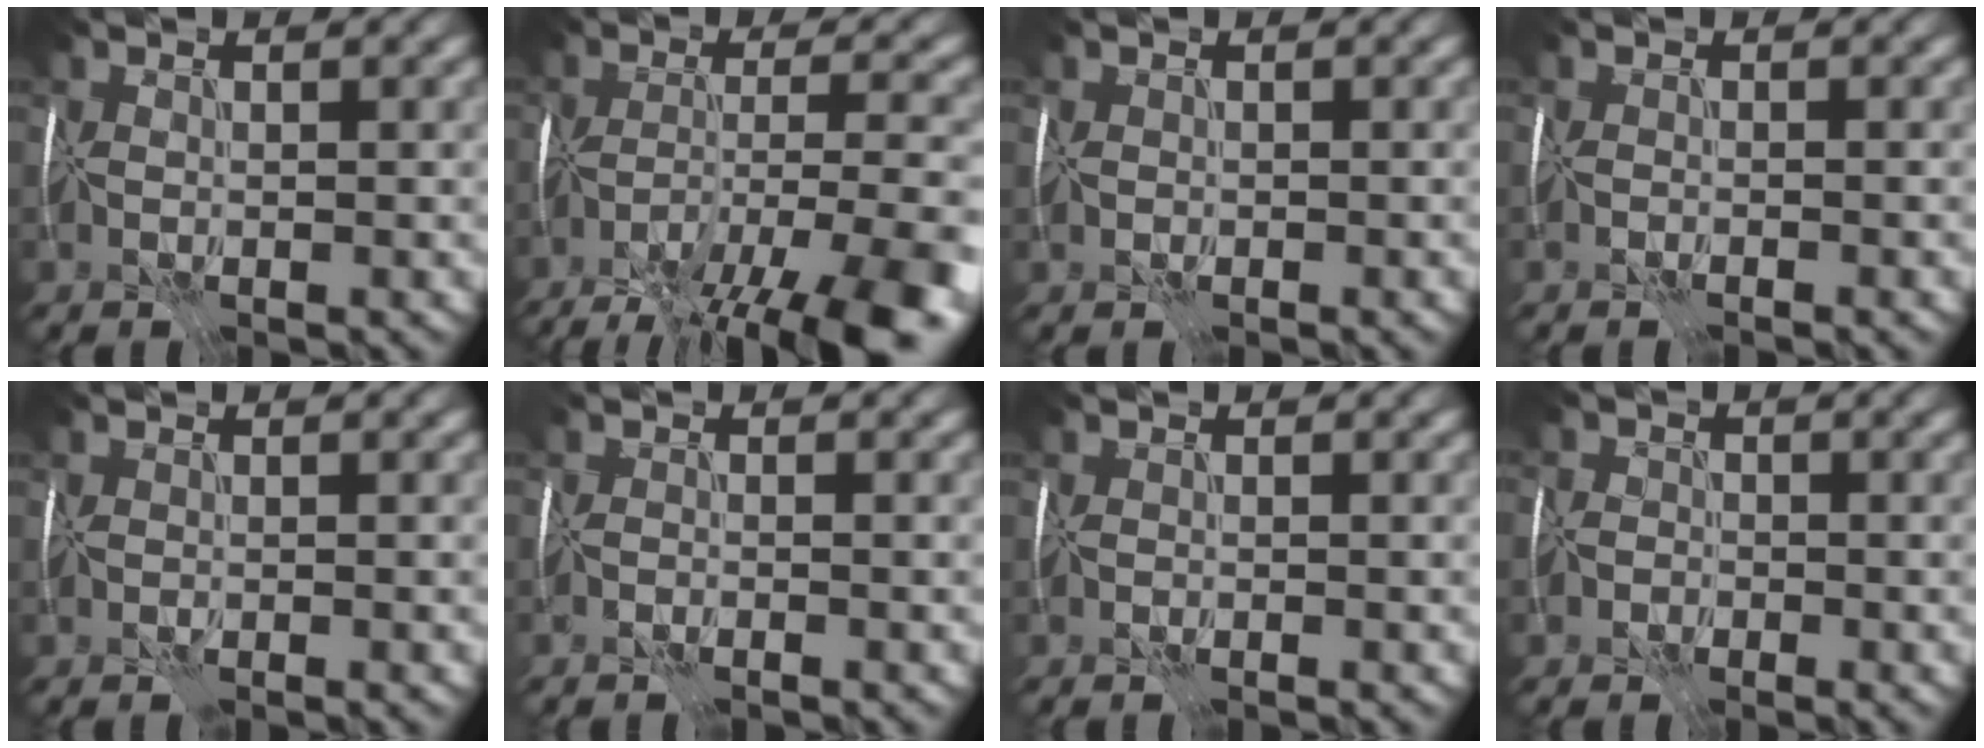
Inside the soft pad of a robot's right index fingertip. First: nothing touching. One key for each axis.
{"total": 14.0, "fx": -10.8, "fy": 2.2, "fz": 8.7, "tx": -0.157, "ty": -0.033, "tz": -0.150}
{"total": 0.5, "fx": -0.4, "fy": 0.0, "fz": -0.3, "tx": 0.004, "ty": -0.004, "tz": -0.007}
{"total": 1.4, "fx": -1.3, "fy": -0.5, "fz": -0.1, "tx": 0.004, "ty": -0.013, "tz": -0.021}
{"total": 0.7, "fx": -0.6, "fy": -0.2, "fz": 0.3, "tx": 0.005, "ty": -0.009, "tz": -0.012}
{"total": 1.6, "fx": -1.4, "fy": -0.7, "fz": 0.0, "tx": -0.001, "ty": -0.009, "tz": -0.025}
{"total": 1.0, "fx": -1.0, "fy": -0.3, "fz": 0.0, "tx": 0.008, "ty": -0.013, "tz": -0.017}
{"total": 3.2, "fx": -2.1, "fy": 2.3, "fz": 0.6, "tx": 0.019, "ty": 0.008, "tz": -0.064}